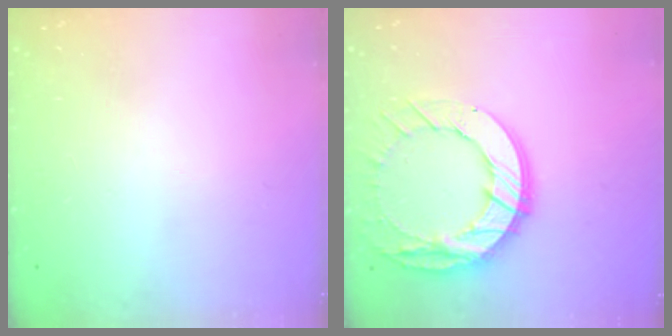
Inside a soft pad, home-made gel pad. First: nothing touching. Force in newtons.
{"total": 16.6, "press": 16.6, "slide": 1.5}